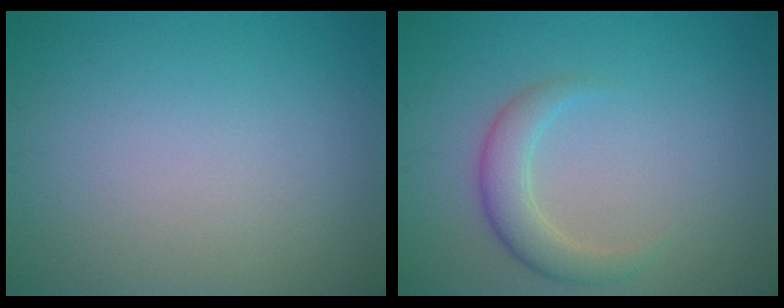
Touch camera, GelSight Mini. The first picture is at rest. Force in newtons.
{"total": 2.9, "press": 2.9, "slide": 0.2}